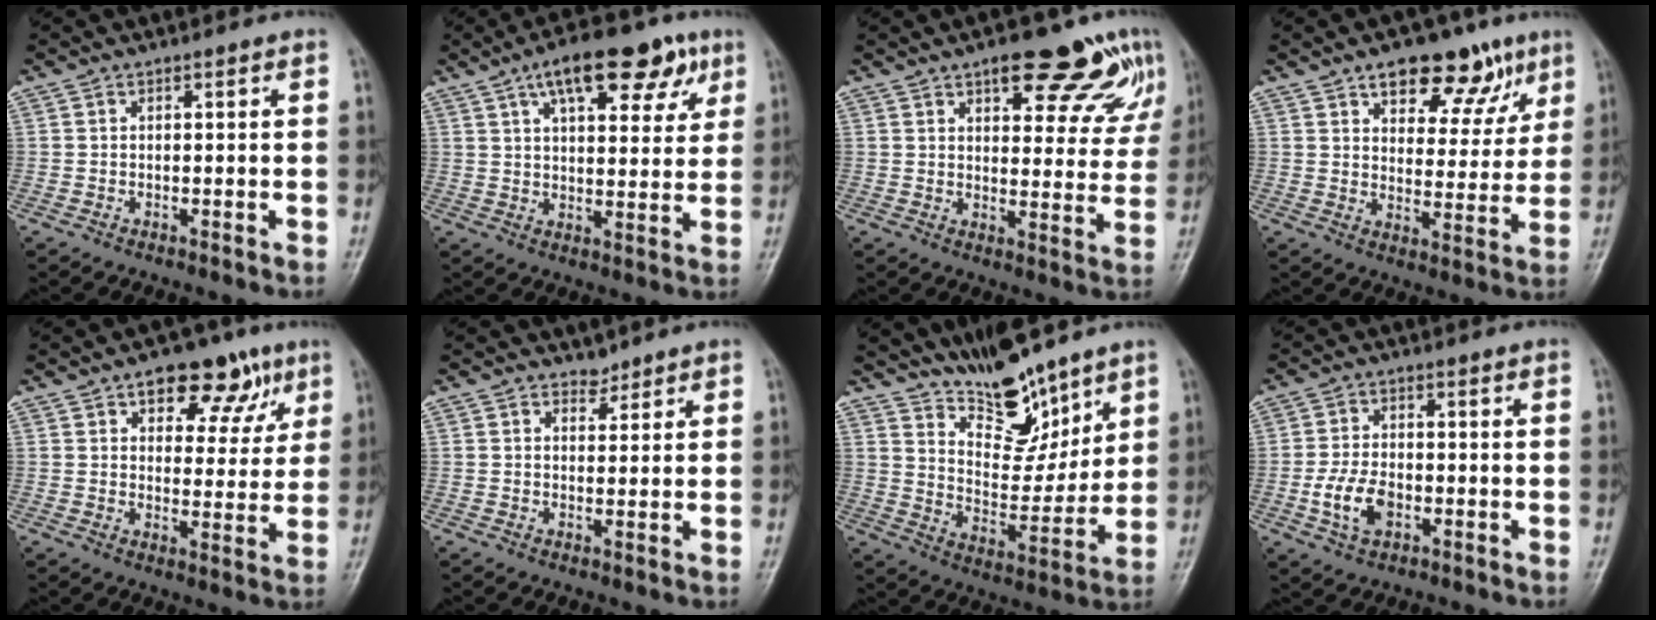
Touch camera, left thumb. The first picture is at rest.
{"total": 16.1, "force": [8.7, 6.7, 11.8], "torque": [-0.135, -0.012, 0.128]}
{"total": 15.7, "force": [9.5, 6.2, 10.8], "torque": [-0.089, -0.043, 0.122]}
{"total": 13.6, "force": [8.2, 7.4, 8.1], "torque": [-0.058, -0.035, 0.117]}
{"total": 11.8, "force": [6.5, 6.8, 7.2], "torque": [-0.046, -0.021, 0.086]}
{"total": 1.9, "force": [1.6, 0.9, 0.1], "torque": [0.013, -0.013, 0.022]}
{"total": 13.6, "force": [10.6, 5.2, 6.7], "torque": [-0.071, -0.076, 0.191]}
{"total": 6.8, "force": [-2.0, 4.3, 4.9], "torque": [-0.093, 0.007, -0.038]}